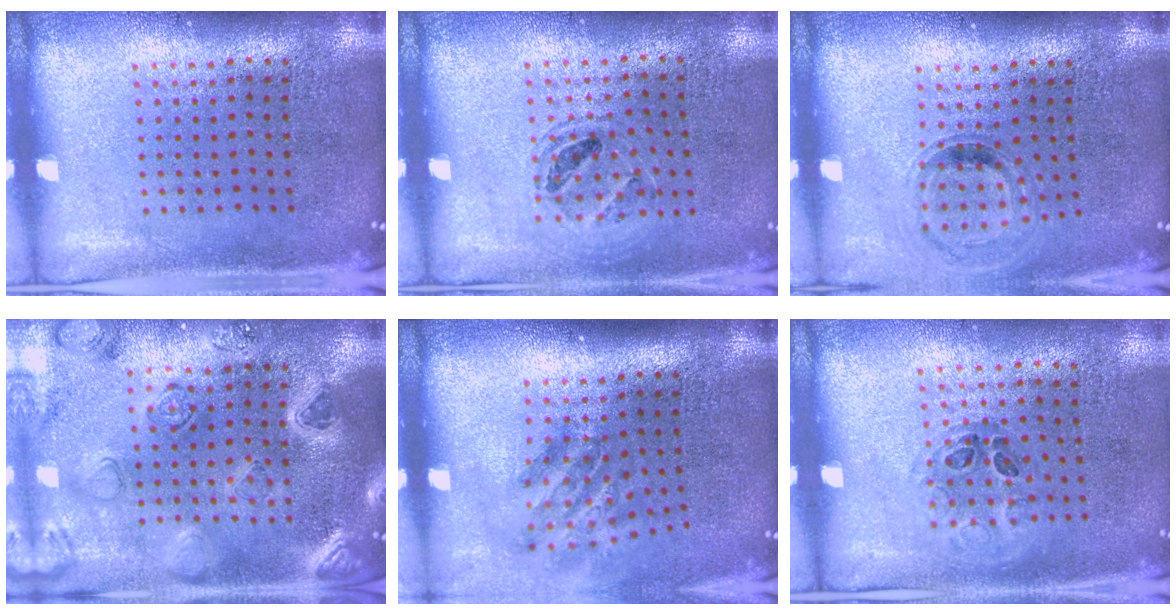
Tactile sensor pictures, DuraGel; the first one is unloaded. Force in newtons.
{"total": 1.0, "press": 1.0, "slide": 0.2}
{"total": 0.9, "press": 0.9, "slide": 0.1}
{"total": 2.2, "press": 2.2, "slide": 0.2}
{"total": 1.9, "press": 1.2, "slide": 1.4}
{"total": 1.1, "press": 0.7, "slide": 0.8}